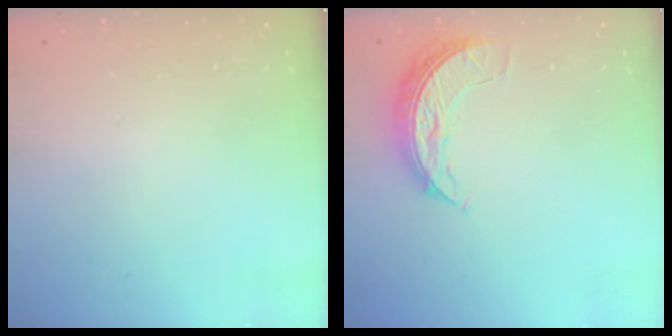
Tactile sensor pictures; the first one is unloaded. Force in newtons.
{"total": 7.2, "press": 7.2, "slide": 0.4}